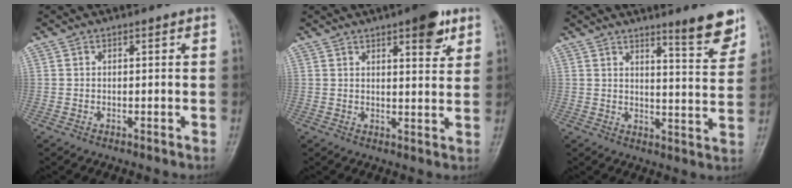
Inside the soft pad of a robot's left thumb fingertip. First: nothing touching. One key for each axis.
{"total": 7.7, "fx": 4.4, "fy": 2.5, "fz": 5.8, "tx": -0.060, "ty": -0.019, "tz": 0.055}
{"total": 8.1, "fx": 6.0, "fy": 0.9, "fz": 5.4, "tx": -0.063, "ty": -0.050, "tz": 0.087}